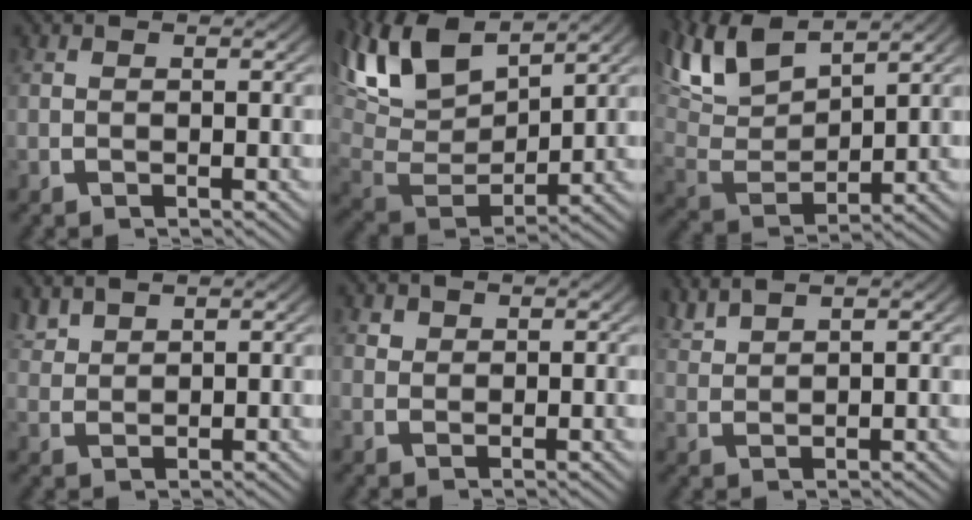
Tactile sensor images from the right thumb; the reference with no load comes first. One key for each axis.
{"total": 9.9, "fx": 3.7, "fy": 5.8, "fz": 7.1, "tx": -0.163, "ty": -0.010, "tz": 0.070}
{"total": 7.8, "fx": 3.9, "fy": 4.3, "fz": 5.2, "tx": -0.125, "ty": -0.003, "tz": 0.075}
{"total": 2.3, "fx": 2.2, "fy": 0.5, "fz": 0.4, "tx": -0.010, "ty": 0.004, "tz": 0.049}
{"total": 1.3, "fx": 0.8, "fy": 1.0, "fz": 0.2, "tx": -0.005, "ty": -0.006, "tz": 0.020}
{"total": 2.7, "fx": 2.6, "fy": 0.4, "fz": 0.8, "tx": -0.016, "ty": 0.007, "tz": 0.055}